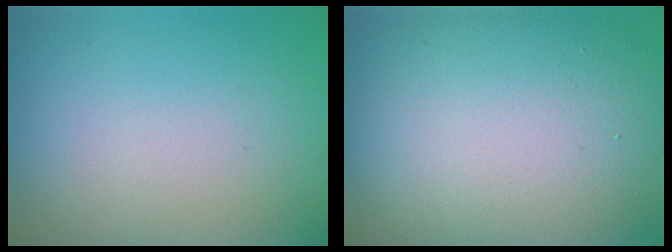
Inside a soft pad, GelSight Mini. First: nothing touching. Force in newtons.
{"total": 15.3, "press": 15.3, "slide": 1.2}